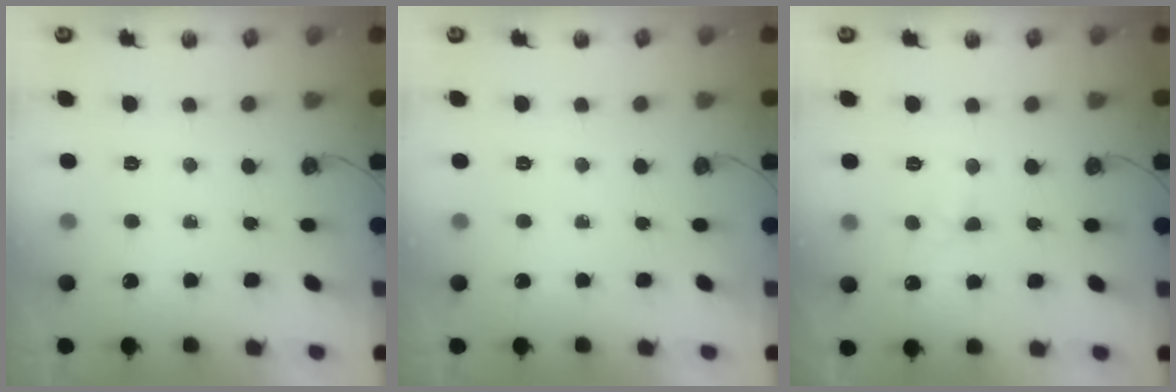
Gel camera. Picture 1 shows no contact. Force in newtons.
{"total": 0.0}
{"total": 3.9, "press": 3.9, "slide": 0.5}